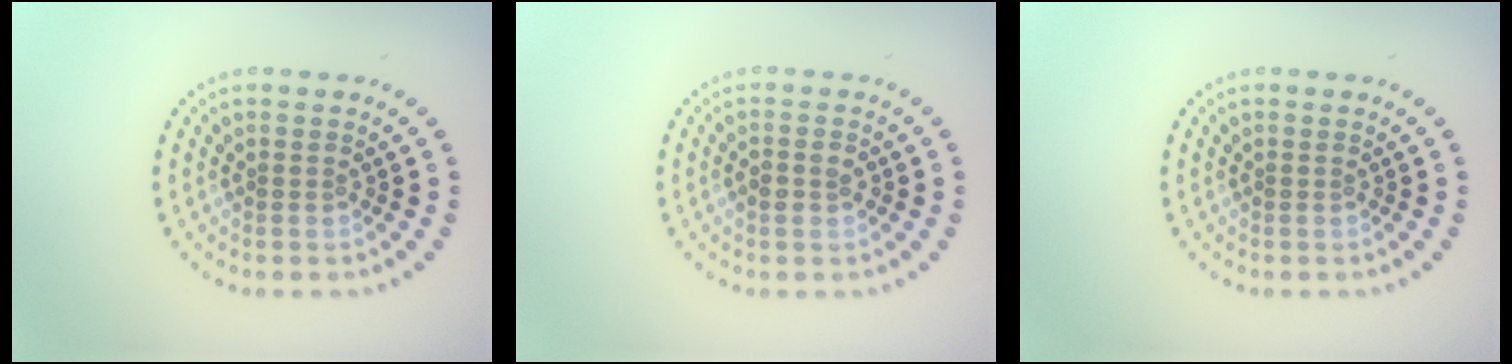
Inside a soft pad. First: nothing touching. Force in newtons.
{"total": 1.5, "press": 1.5, "slide": 0.2}
{"total": 0.0}